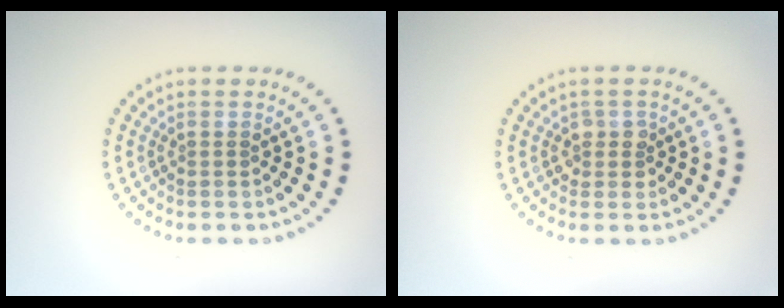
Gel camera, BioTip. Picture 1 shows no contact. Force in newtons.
{"total": 1.5, "press": 1.4, "slide": 0.6}